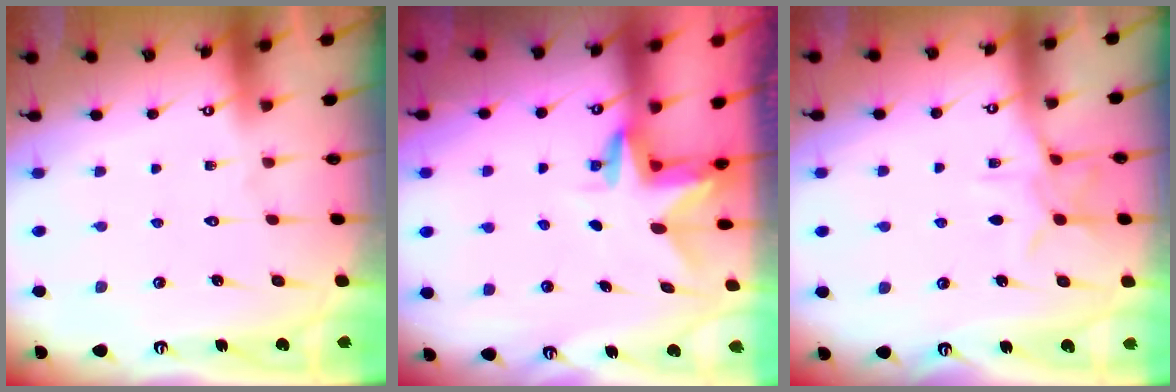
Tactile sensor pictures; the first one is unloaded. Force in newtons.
{"total": 2.9, "press": 2.9, "slide": 0.2}
{"total": 8.9, "press": 8.9, "slide": 0.6}